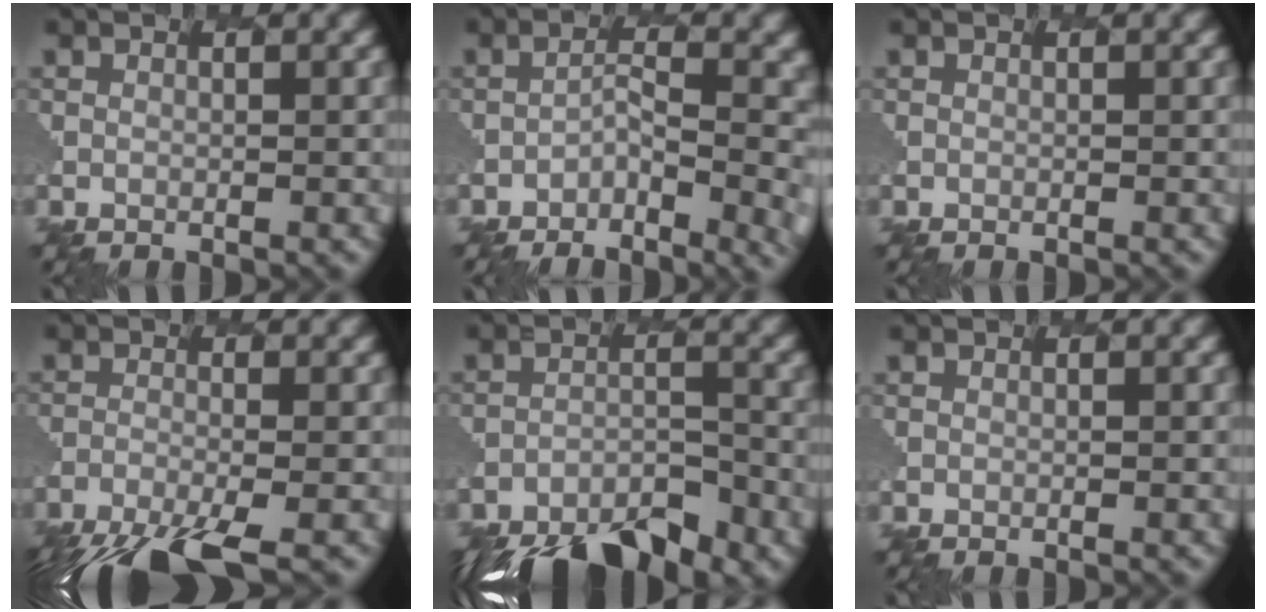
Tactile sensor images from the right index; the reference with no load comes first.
{"total": 4.2, "force": [-2.1, 1.3, 3.4], "torque": [-0.069, -0.007, -0.035]}
{"total": 0.0}
{"total": 8.3, "force": [-7.2, 1.4, 4.0], "torque": [-0.088, -0.041, -0.112]}
{"total": 8.9, "force": [-8.1, 2.4, 2.8], "torque": [-0.055, -0.030, -0.120]}
{"total": 0.0}